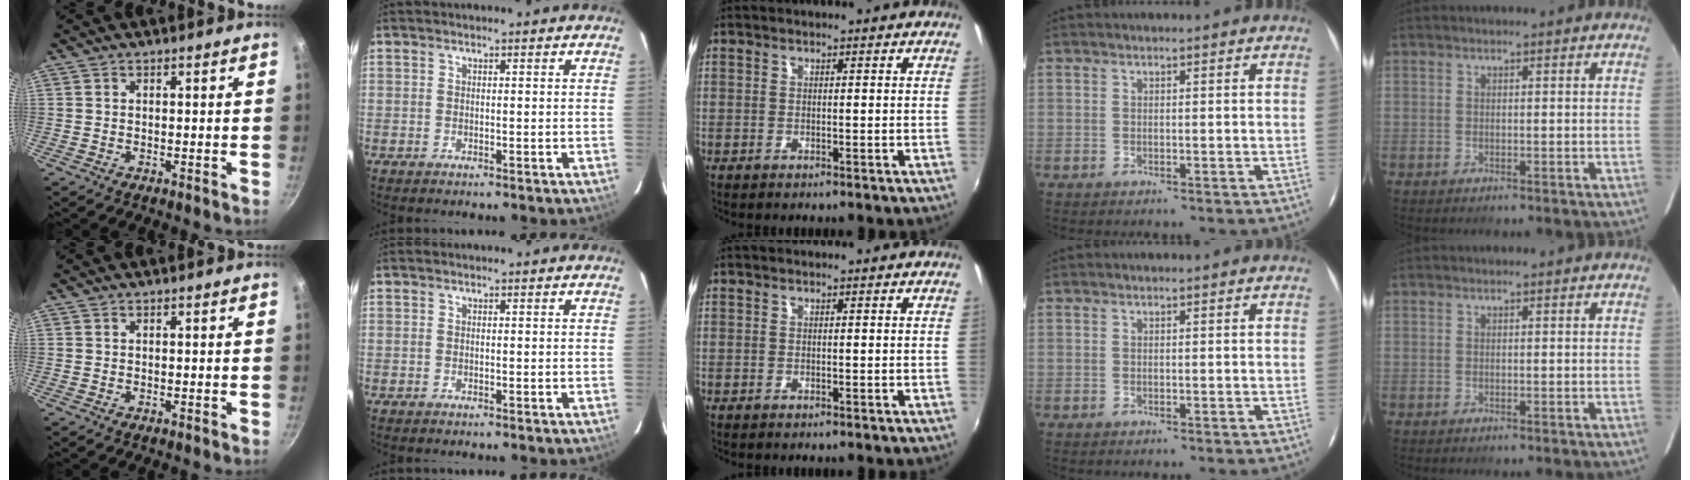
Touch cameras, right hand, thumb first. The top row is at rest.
{}